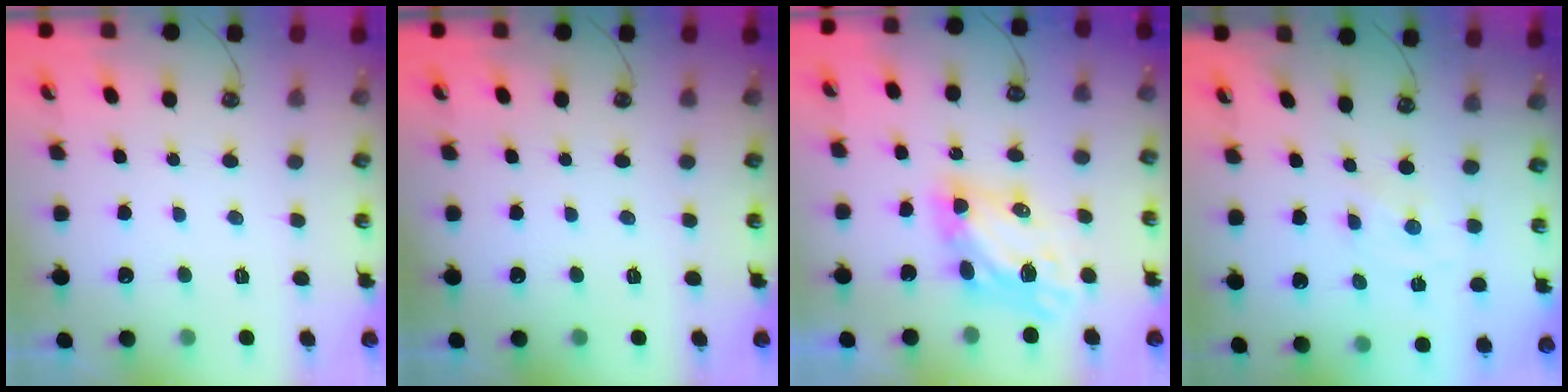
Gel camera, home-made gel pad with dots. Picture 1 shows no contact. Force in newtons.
{"total": 0.0}
{"total": 6.8, "press": 6.8, "slide": 0.4}
{"total": 0.0}